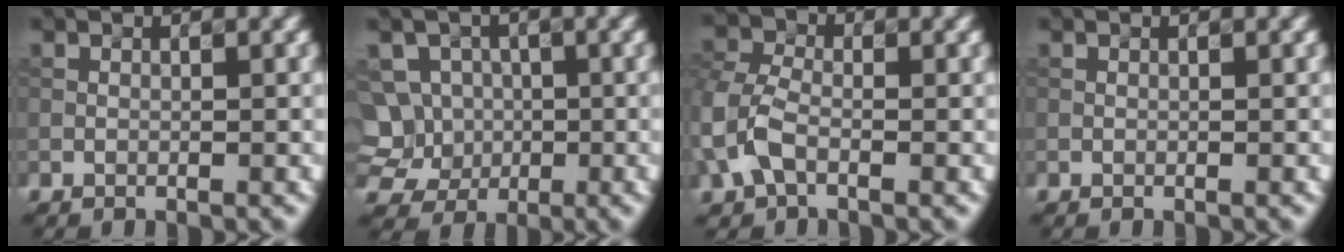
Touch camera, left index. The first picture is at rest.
{"total": 6.4, "force": [0.2, 6.2, 1.8], "torque": [-0.033, 0.037, -0.026]}
{"total": 4.0, "force": [-1.1, 2.8, 2.7], "torque": [-0.066, 0.008, -0.032]}
{"total": 0.0}